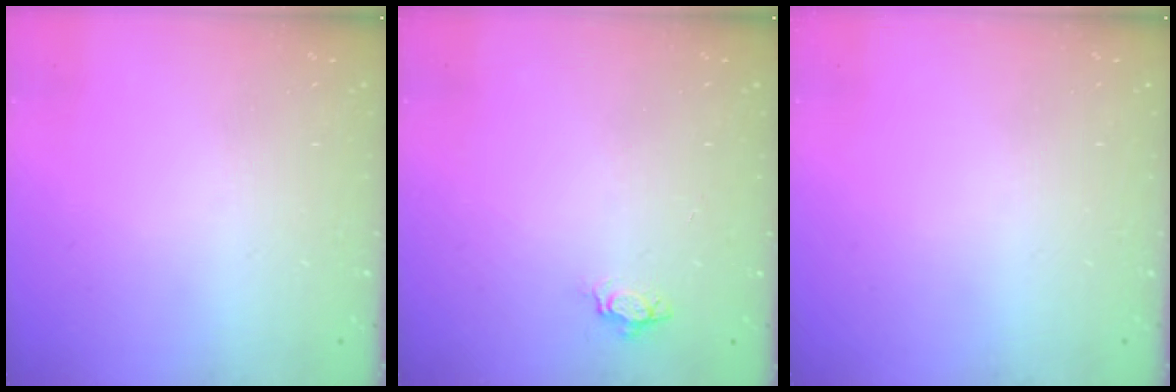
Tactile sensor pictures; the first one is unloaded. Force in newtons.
{"total": 3.8, "press": 3.8, "slide": 0.3}
{"total": 0.0}